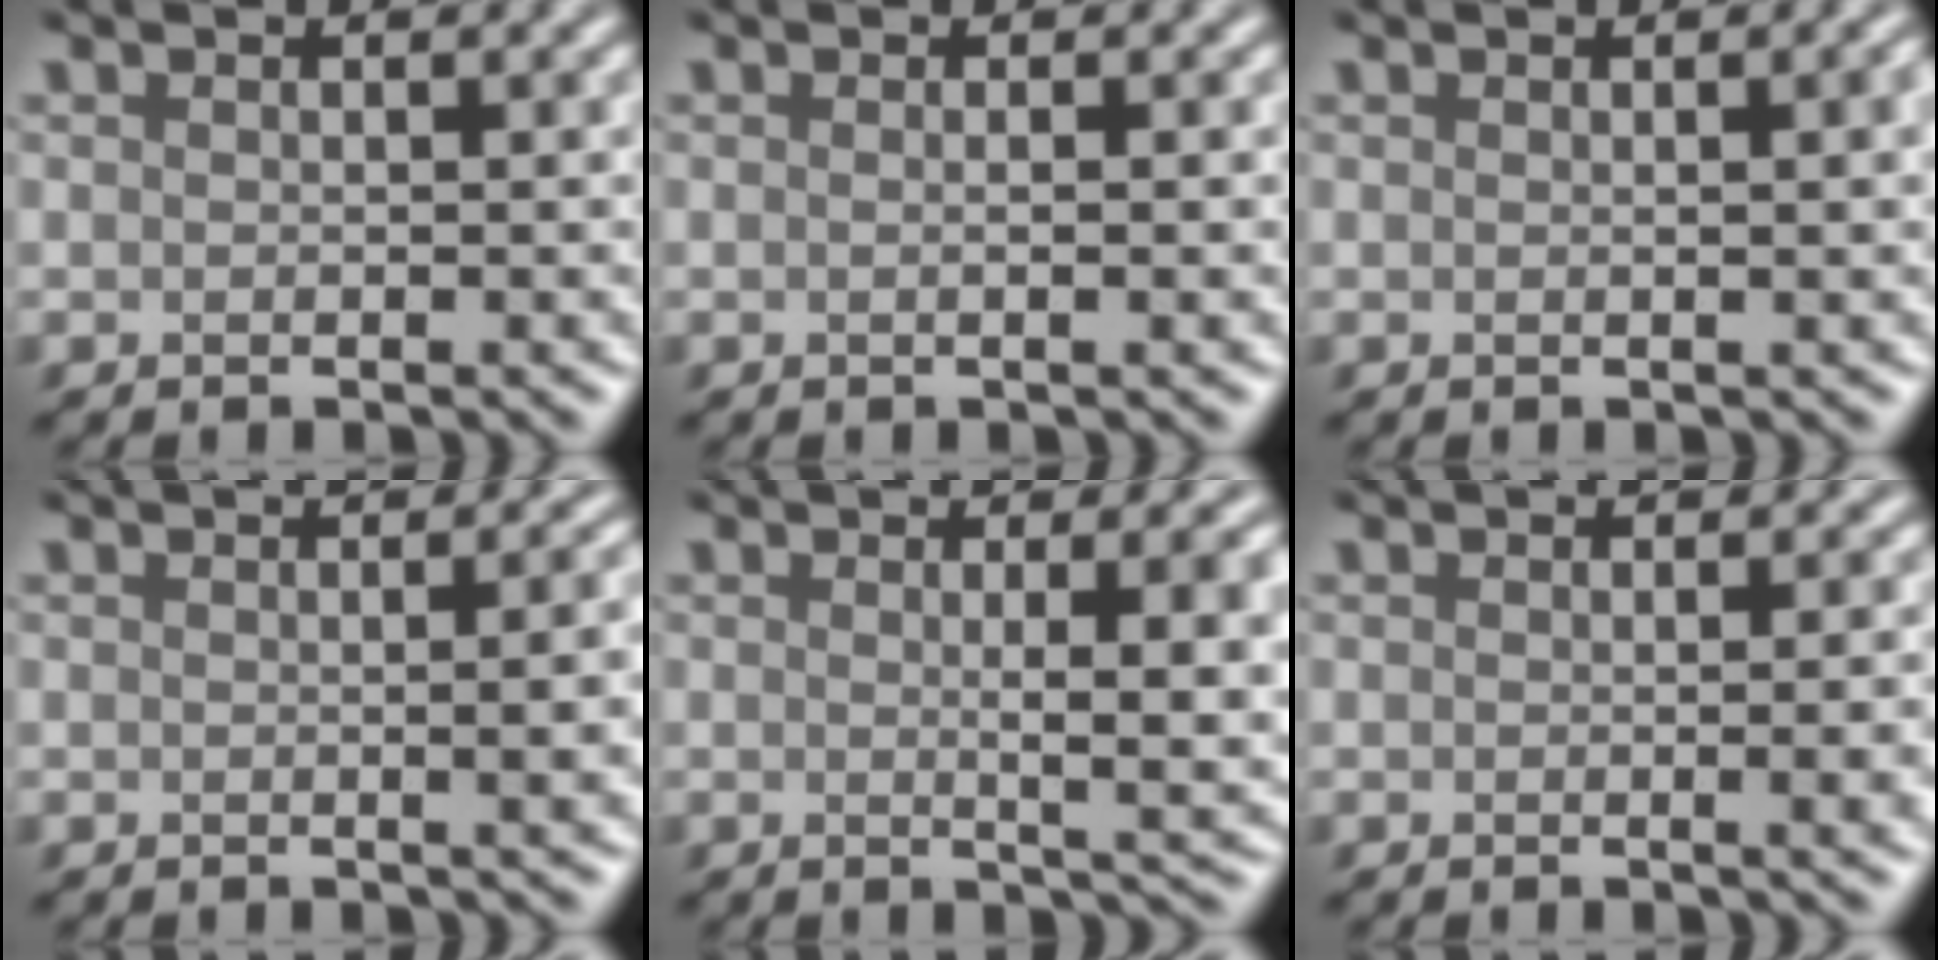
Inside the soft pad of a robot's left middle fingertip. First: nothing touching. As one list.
[{"total": 1.6, "force": [0.3, 0.8, 1.4], "torque": [0.002, -0.004, -0.012]}, {"total": 2.9, "force": [0.4, 1.1, 2.6], "torque": [-0.013, 0.011, -0.002]}, {"total": 4.4, "force": [0.0, 1.7, 4.0], "torque": [-0.025, 0.012, -0.001]}, {"total": 6.2, "force": [0.5, 1.6, 6.0], "torque": [-0.068, -0.001, 0.013]}, {"total": 3.3, "force": [-0.1, 1.3, 3.0], "torque": [-0.015, 0.007, -0.003]}]